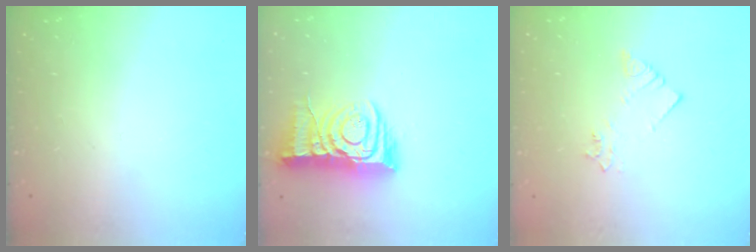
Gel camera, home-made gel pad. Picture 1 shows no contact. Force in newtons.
{"total": 10.3, "press": 10.2, "slide": 1.1}
{"total": 2.7, "press": 2.7, "slide": 0.3}